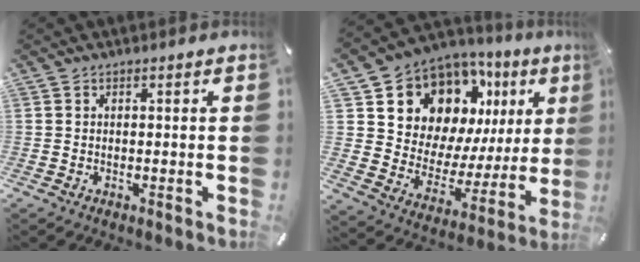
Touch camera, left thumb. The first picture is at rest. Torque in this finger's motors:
{"motor_torque": [2.45, 2.48, 1.49, -1.28, 0.49]}